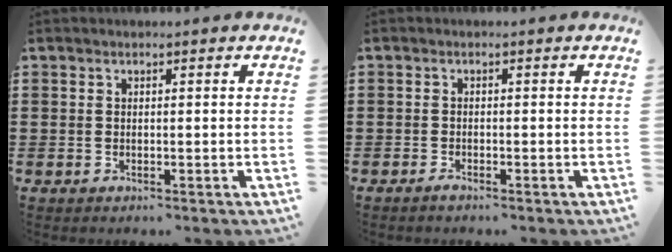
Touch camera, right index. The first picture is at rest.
{"total": 0.8, "force": [-0.7, 0.0, 0.4], "torque": [-0.010, -0.007, -0.012]}